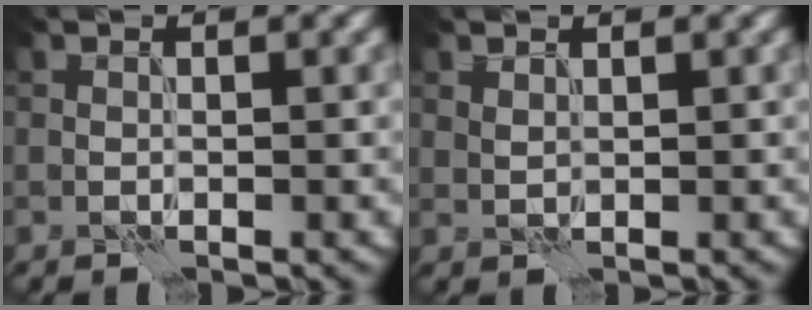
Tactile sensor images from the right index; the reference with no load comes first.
{"total": 0.6, "force": [0.6, 0.2, 0.1], "torque": [-0.008, -0.003, 0.015]}